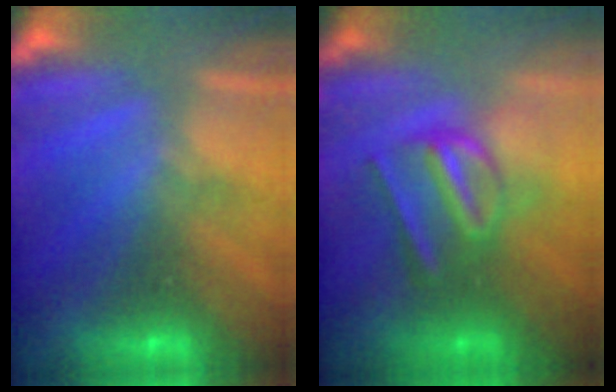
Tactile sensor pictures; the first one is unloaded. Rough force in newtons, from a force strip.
{"total": 2.9}